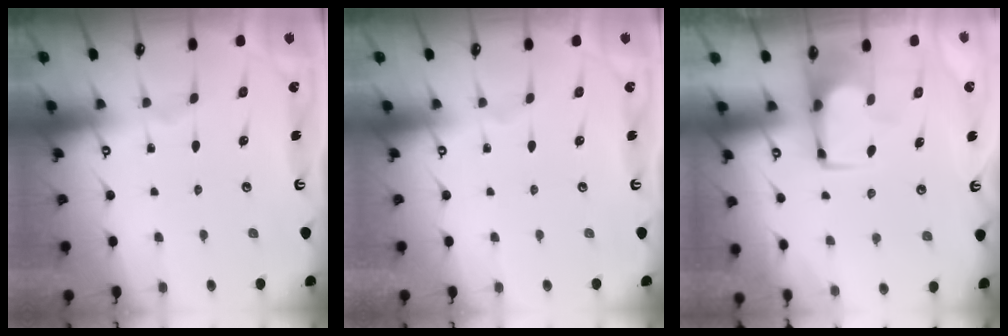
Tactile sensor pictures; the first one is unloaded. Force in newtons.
{"total": 0.0}
{"total": 0.6, "press": 0.6, "slide": 0.2}